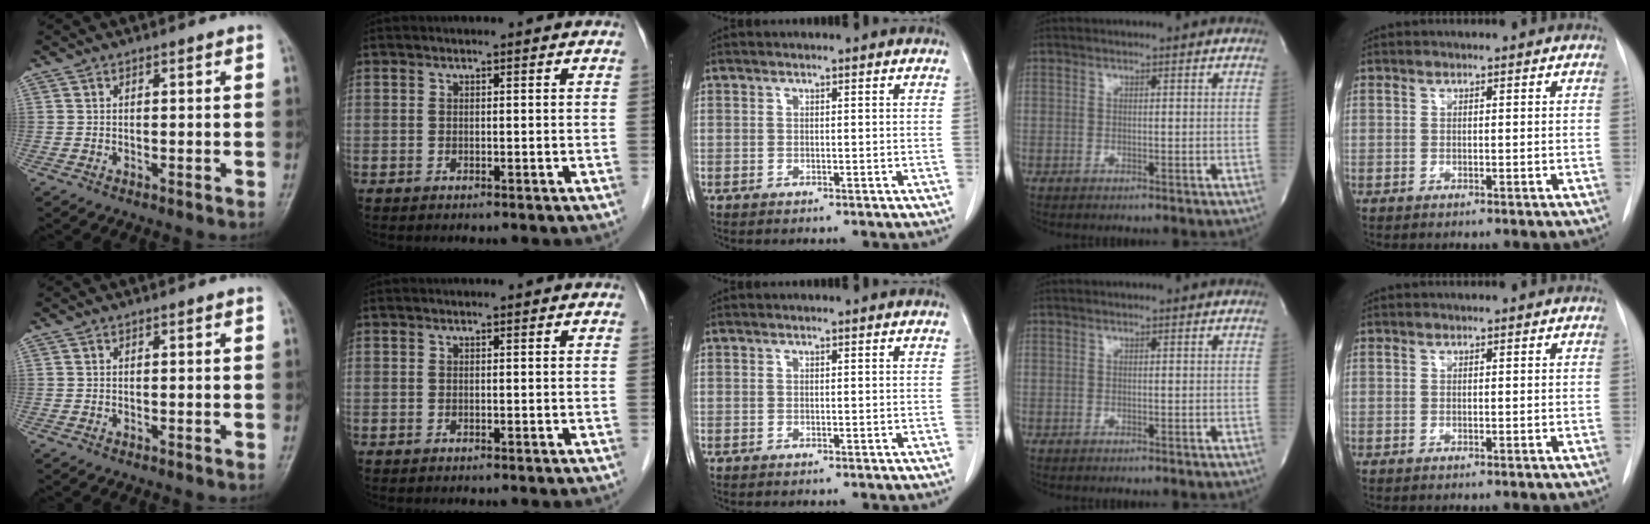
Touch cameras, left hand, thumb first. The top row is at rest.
{}